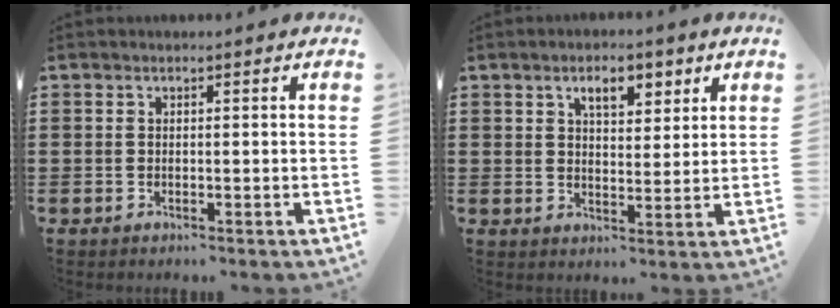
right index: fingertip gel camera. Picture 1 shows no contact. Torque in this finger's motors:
{"motor_torque": [0.60, 0.44, 0.19, 0.07]}